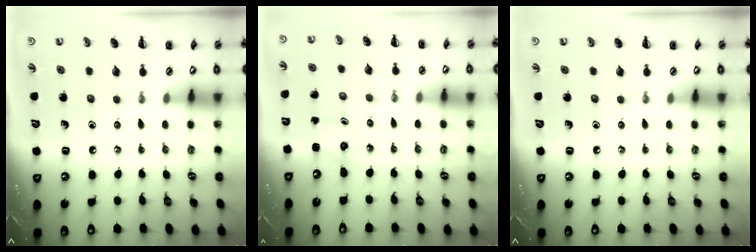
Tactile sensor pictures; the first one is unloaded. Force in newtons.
{"total": 1.8, "press": 1.7, "slide": 0.6}
{"total": 0.0}